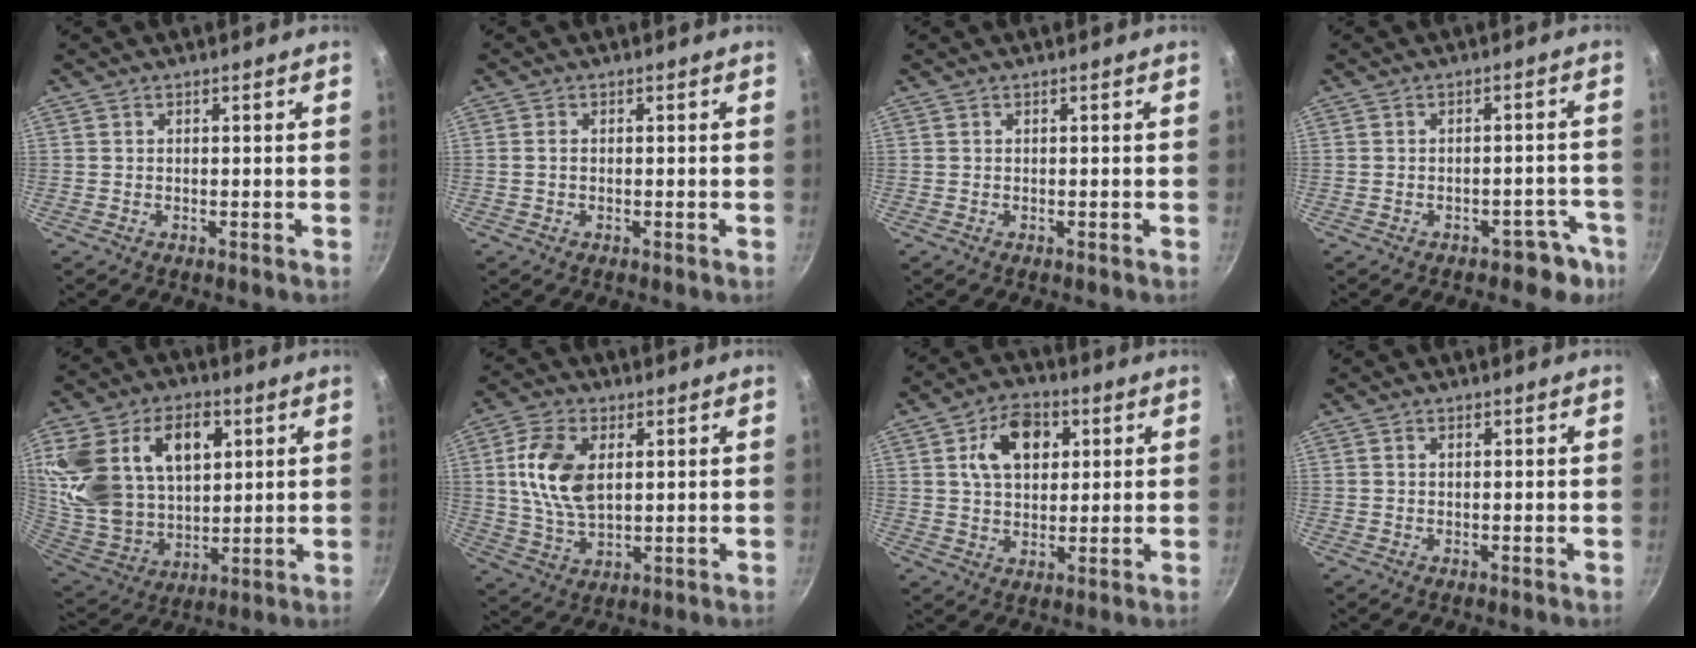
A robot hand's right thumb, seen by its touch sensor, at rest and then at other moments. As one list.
[{"total": 1.1, "force": [-0.1, 0.8, 0.8], "torque": [-0.014, 0.004, -0.003]}, {"total": 0.0}, {"total": 5.5, "force": [-3.5, 3.5, 2.2], "torque": [0.019, 0.051, -0.021]}, {"total": 26.8, "force": [9.0, 17.8, 17.9], "torque": [-0.352, -0.005, 0.166]}, {"total": 11.9, "force": [2.6, 6.9, 9.3], "torque": [-0.172, -0.005, 0.049]}, {"total": 10.8, "force": [3.3, 7.4, 7.2], "torque": [-0.096, 0.001, 0.047]}, {"total": 0.8, "force": [0.2, 0.5, 0.5], "torque": [-0.008, 0.004, 0.003]}]